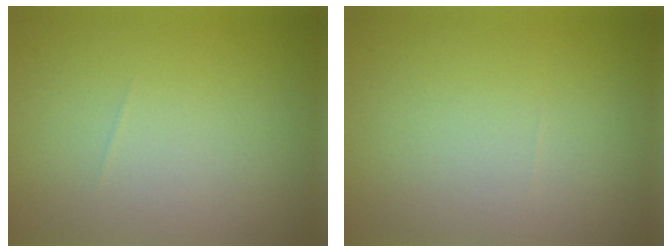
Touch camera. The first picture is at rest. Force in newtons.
{"total": 0.0}